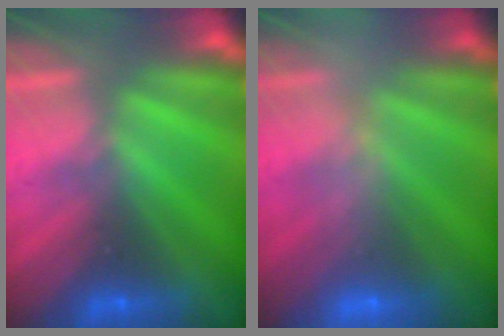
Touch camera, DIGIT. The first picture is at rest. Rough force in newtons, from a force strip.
{"total": 2.4}